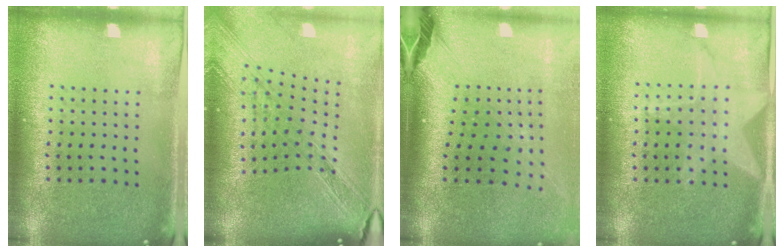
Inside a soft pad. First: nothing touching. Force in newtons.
{"total": 2.3, "press": 1.9, "slide": 1.2}
{"total": 2.7, "press": 2.0, "slide": 1.9}
{"total": 1.5, "press": 1.4, "slide": 0.4}